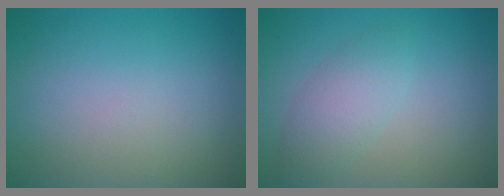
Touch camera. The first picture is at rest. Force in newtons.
{"total": 2.7, "press": 2.7, "slide": 0.0}